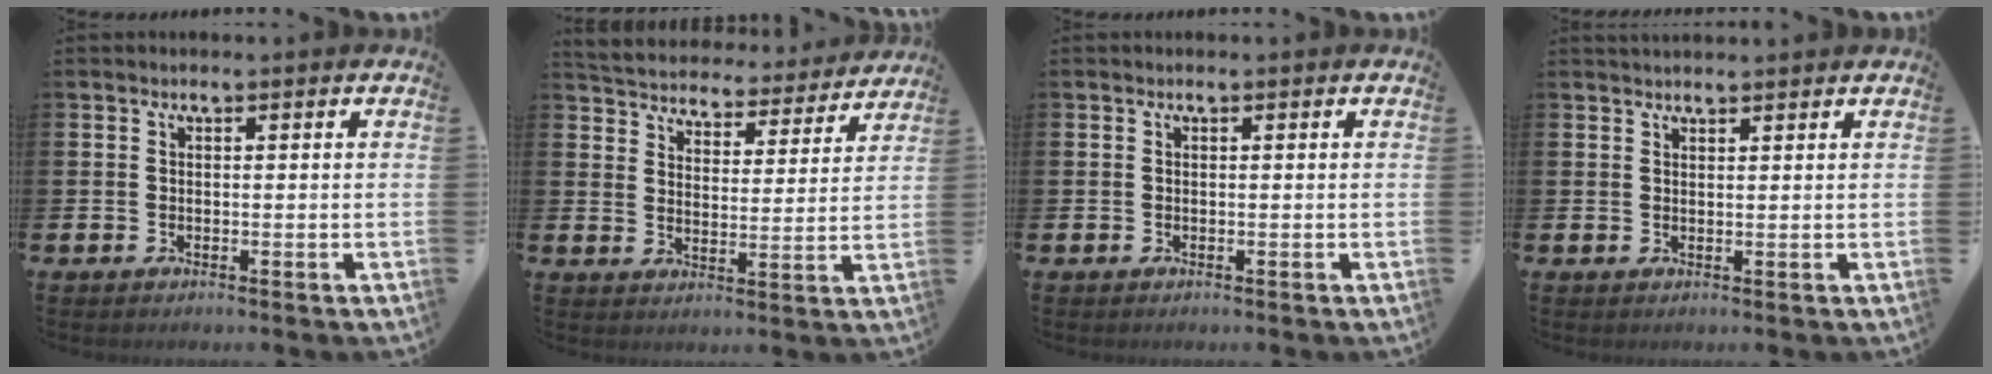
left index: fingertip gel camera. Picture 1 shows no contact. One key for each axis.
{"total": 5.0, "fx": 4.9, "fy": 1.1, "fz": 0.1, "tx": -0.025, "ty": -0.045, "tz": 0.080}
{"total": 0.0}
{"total": 1.5, "fx": 1.5, "fy": 0.2, "fz": 0.2, "tx": 0.006, "ty": -0.004, "tz": 0.025}